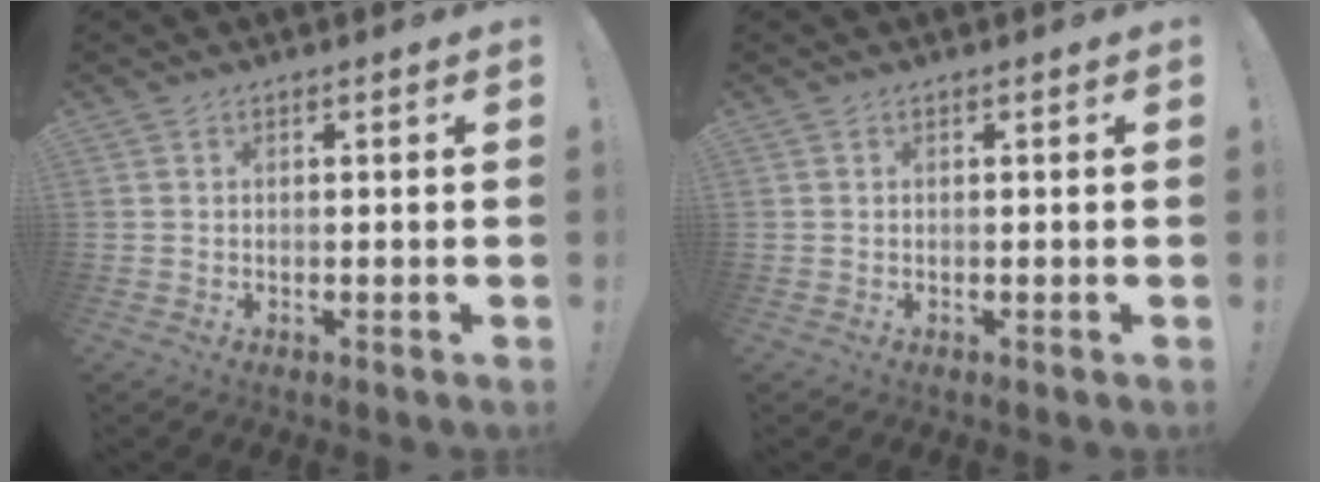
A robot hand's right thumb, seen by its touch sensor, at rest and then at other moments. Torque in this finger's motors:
{"motor_torque": [0.00, 0.00, 0.00, 0.00, 0.00]}